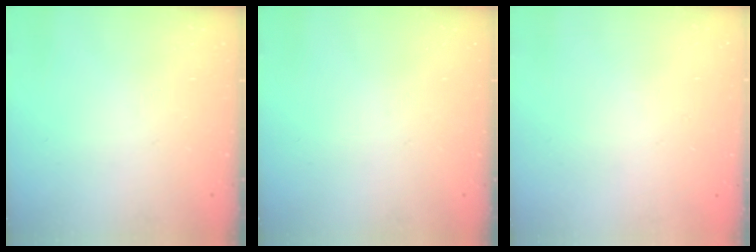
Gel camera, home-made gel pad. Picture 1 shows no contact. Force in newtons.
{"total": 0.0}
{"total": 1.8, "press": 1.8, "slide": 0.2}